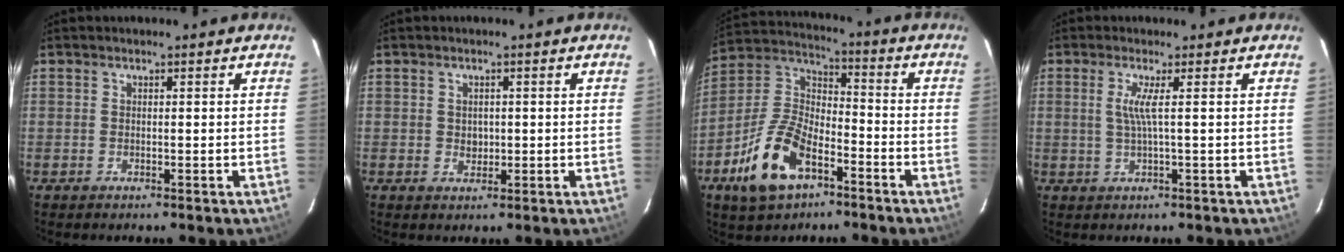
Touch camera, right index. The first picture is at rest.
{"total": 1.9, "force": [0.1, 1.7, 0.8], "torque": [-0.011, 0.003, 0.003]}
{"total": 15.3, "force": [-7.8, 8.0, 10.4], "torque": [-0.227, 0.010, -0.143]}
{"total": 3.0, "force": [0.5, -0.8, 2.8], "torque": [-0.051, -0.001, 0.012]}